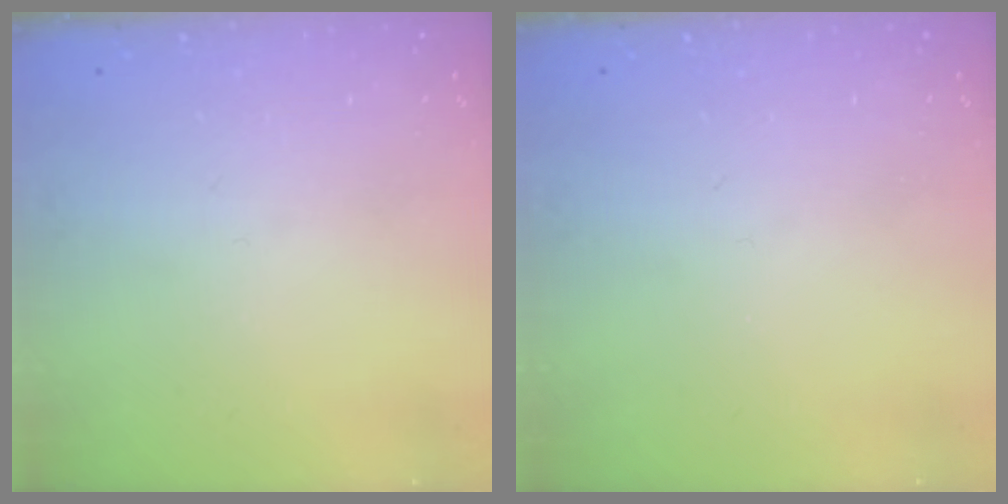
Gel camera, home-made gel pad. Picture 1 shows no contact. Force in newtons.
{"total": 0.0}